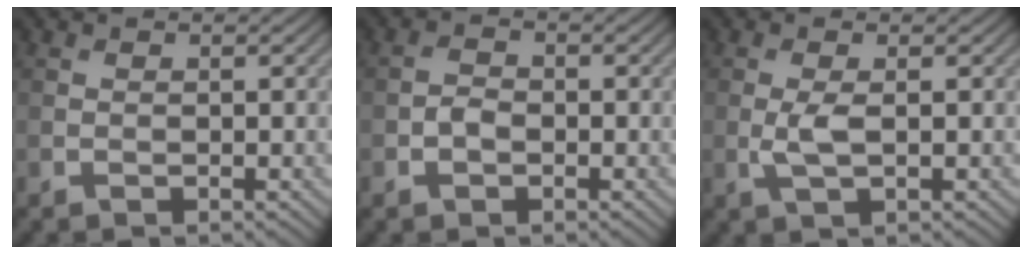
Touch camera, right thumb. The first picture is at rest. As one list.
[{"total": 1.8, "force": [-0.6, 1.3, 1.1], "torque": [-0.024, 0.003, -0.016]}, {"total": 2.5, "force": [0.0, 0.7, 2.4], "torque": [-0.060, -0.001, 0.000]}]